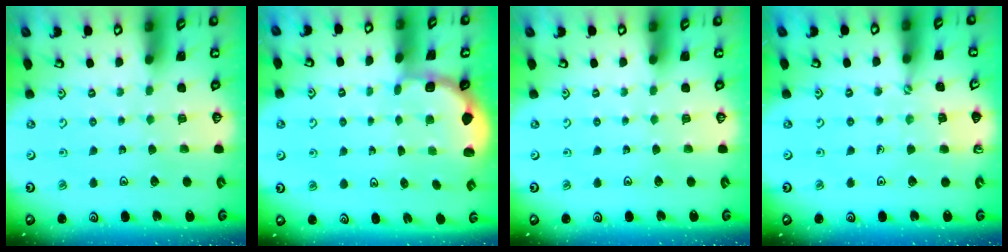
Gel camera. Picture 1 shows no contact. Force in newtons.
{"total": 1.9, "press": 1.8, "slide": 0.7}
{"total": 0.0}
{"total": 2.7, "press": 2.7, "slide": 0.4}